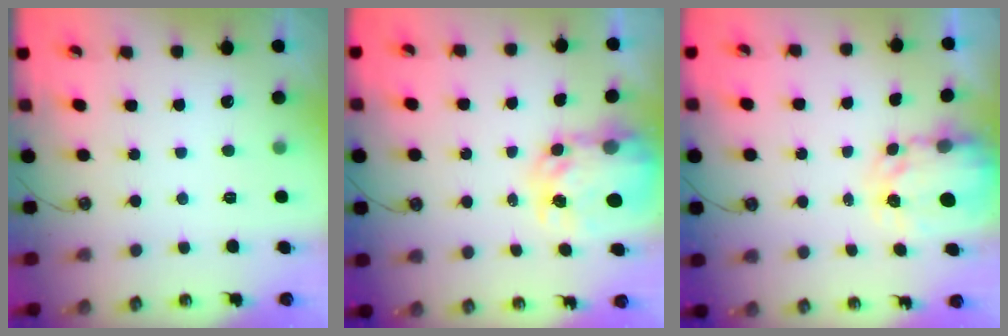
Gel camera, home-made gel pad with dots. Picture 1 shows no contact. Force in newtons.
{"total": 6.8, "press": 6.7, "slide": 0.5}
{"total": 4.0, "press": 4.0, "slide": 0.3}